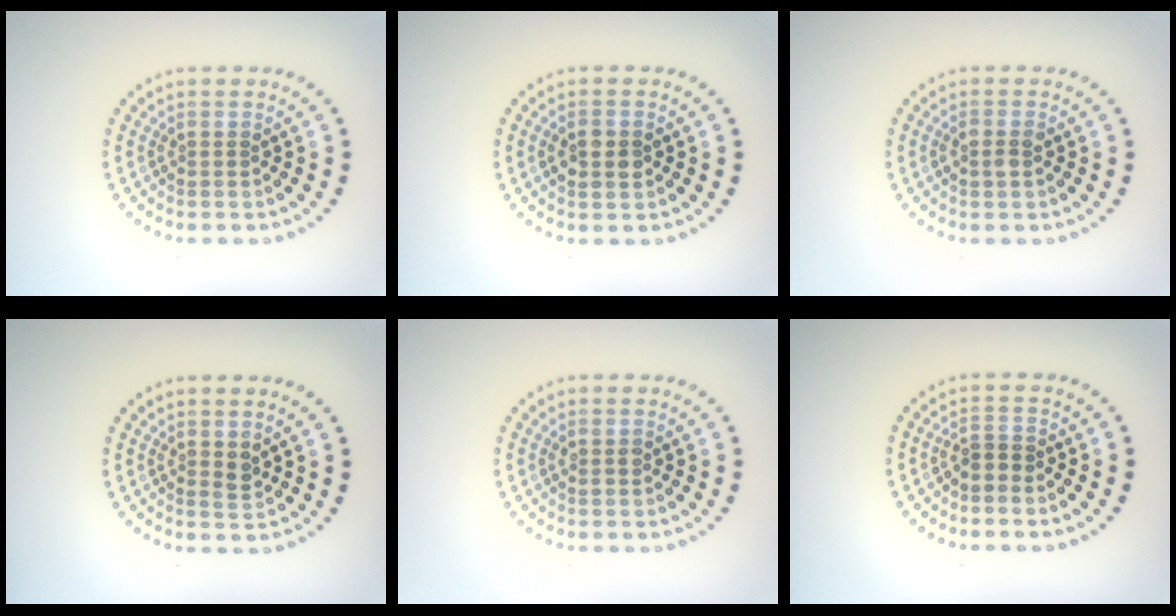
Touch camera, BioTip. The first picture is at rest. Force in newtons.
{"total": 2.0, "press": 2.0, "slide": 0.2}
{"total": 1.3, "press": 1.3, "slide": 0.4}
{"total": 1.0, "press": 0.9, "slide": 0.3}
{"total": 0.8, "press": 0.8, "slide": 0.2}
{"total": 1.0, "press": 0.7, "slide": 0.7}